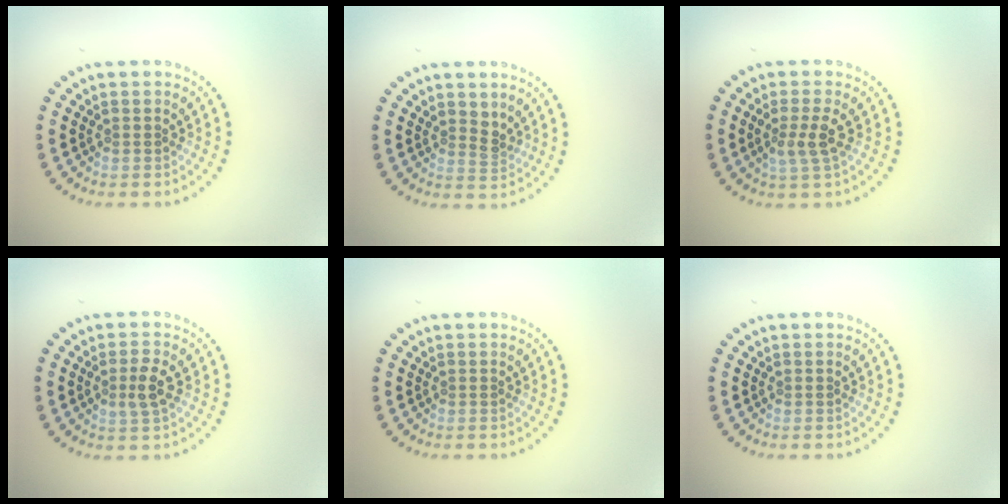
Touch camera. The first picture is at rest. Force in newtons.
{"total": 1.5, "press": 1.2, "slide": 0.9}
{"total": 2.4, "press": 2.2, "slide": 1.1}
{"total": 2.3, "press": 2.2, "slide": 0.5}
{"total": 0.0}
{"total": 0.0}